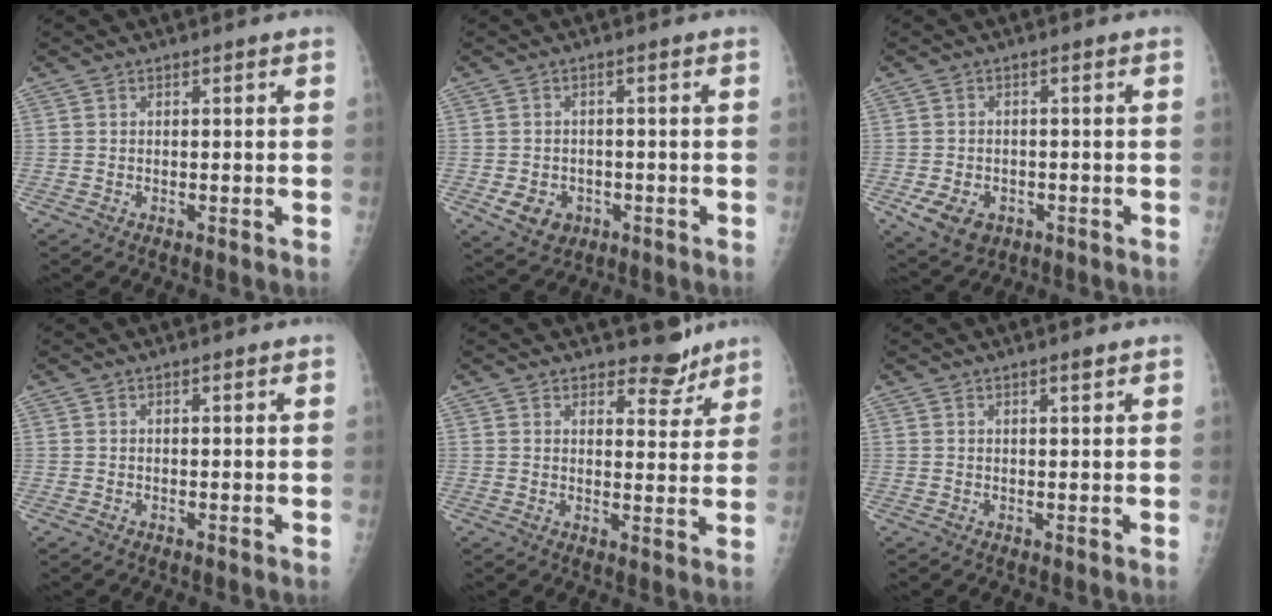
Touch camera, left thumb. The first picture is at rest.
{"total": 5.4, "force": [-1.8, 4.5, 2.4], "torque": [-0.029, 0.007, -0.016]}
{"total": 6.7, "force": [-2.7, 4.9, 3.7], "torque": [-0.063, 0.005, -0.034]}
{"total": 0.0}
{"total": 5.3, "force": [4.6, 2.3, 1.3], "torque": [0.008, -0.038, 0.064]}
{"total": 1.2, "force": [0.9, 0.2, 0.8], "torque": [-0.011, -0.006, 0.015]}